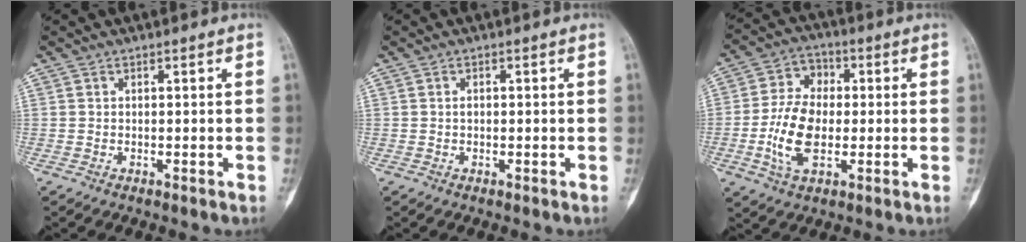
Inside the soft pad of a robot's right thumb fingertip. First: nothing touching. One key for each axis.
{"total": 0.9, "fx": 0.1, "fy": 0.5, "fz": 0.7, "tx": -0.012, "ty": 0.004, "tz": 0.000}
{"total": 11.8, "fx": -1.5, "fy": 7.6, "fz": 8.9, "tx": -0.163, "ty": 0.014, "tz": -0.034}